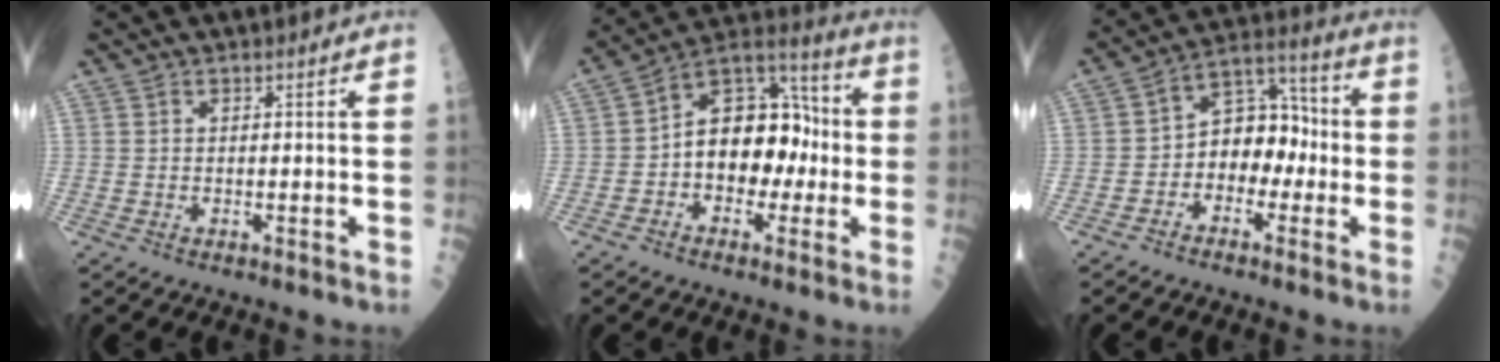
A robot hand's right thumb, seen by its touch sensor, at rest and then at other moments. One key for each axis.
{"total": 15.6, "fx": -1.6, "fy": 10.5, "fz": 11.4, "tx": -0.127, "ty": 0.049, "tz": -0.036}
{"total": 10.6, "fx": -2.3, "fy": 7.7, "fz": 6.9, "tx": -0.062, "ty": 0.050, "tz": -0.053}